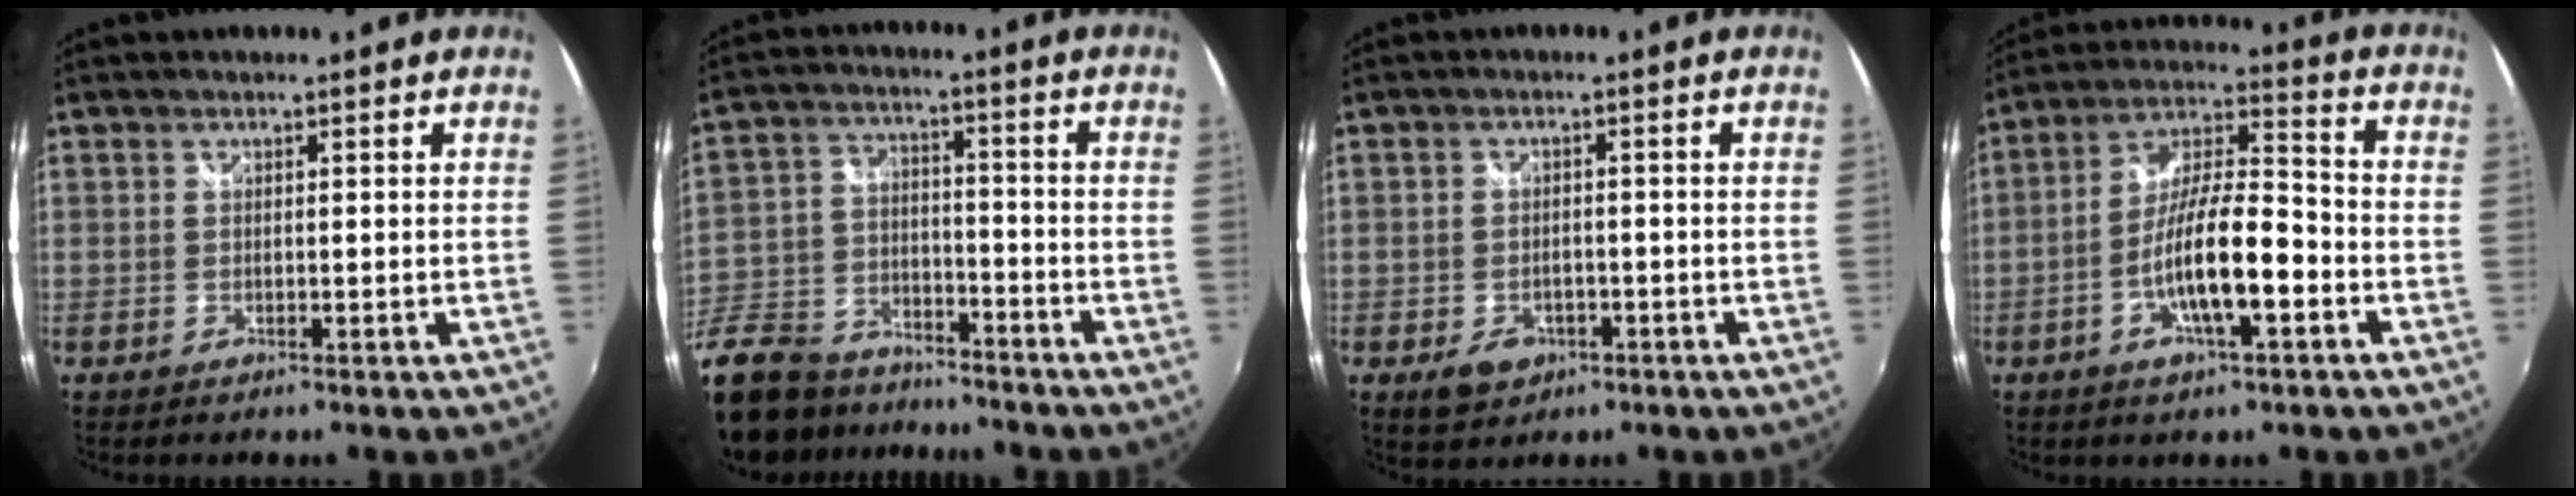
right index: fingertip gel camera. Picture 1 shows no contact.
{"total": 21.8, "force": [-16.2, 11.1, 9.4], "torque": [-0.237, -0.002, -0.268]}
{"total": 5.3, "force": [-2.6, 3.9, 2.6], "torque": [-0.061, -0.004, -0.033]}
{"total": 13.3, "force": [-4.8, 3.1, 12.0], "torque": [-0.231, 0.003, -0.087]}